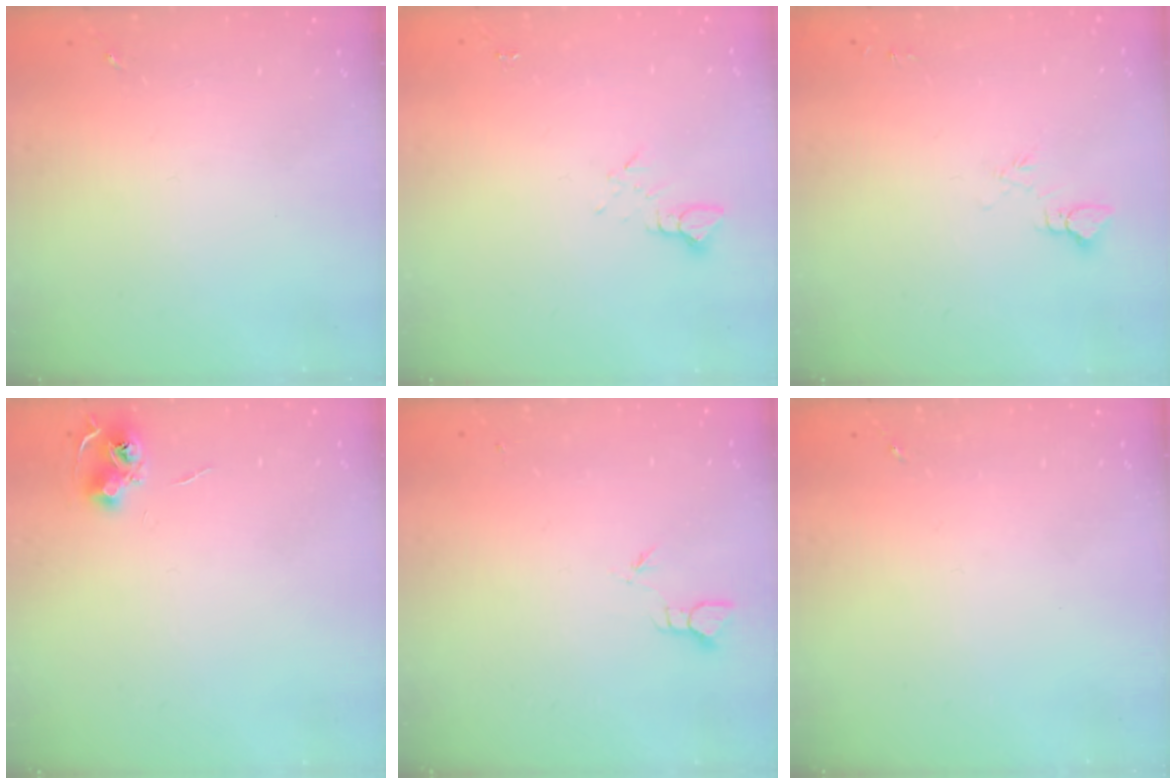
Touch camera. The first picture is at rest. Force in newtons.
{"total": 2.7, "press": 2.7, "slide": 0.2}
{"total": 3.7, "press": 3.7, "slide": 0.4}
{"total": 6.8, "press": 6.8, "slide": 0.7}
{"total": 2.0, "press": 2.0, "slide": 0.1}
{"total": 0.0}